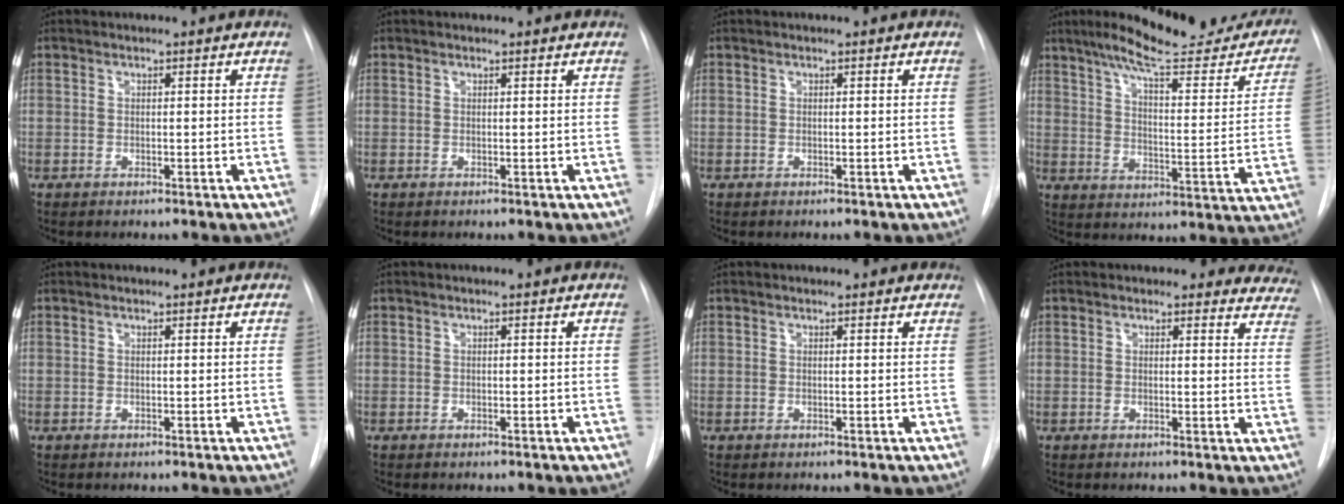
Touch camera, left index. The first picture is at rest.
{"total": 2.0, "force": [1.9, 0.2, 0.4], "torque": [-0.011, 0.015, 0.022]}
{"total": 0.0}
{"total": 23.1, "force": [19.2, 4.3, 12.2], "torque": [-0.164, -0.025, 0.248]}
{"total": 1.1, "force": [1.1, 0.0, 0.2], "torque": [-0.007, 0.011, 0.019]}
{"total": 0.0}
{"total": 3.6, "force": [3.3, 0.9, 1.0], "torque": [-0.016, 0.018, 0.032]}
{"total": 15.5, "force": [14.6, 4.6, 2.7], "torque": [0.000, -0.042, 0.134]}